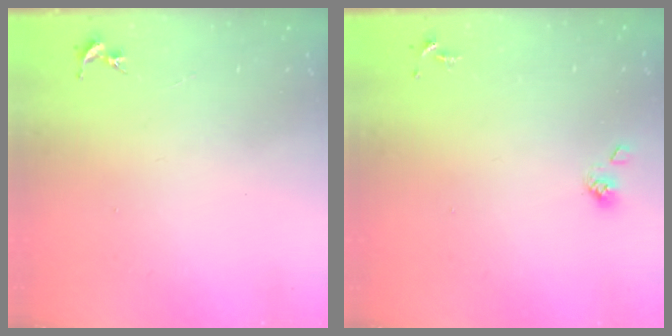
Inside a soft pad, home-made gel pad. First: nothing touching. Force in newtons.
{"total": 4.6, "press": 4.1, "slide": 2.2}